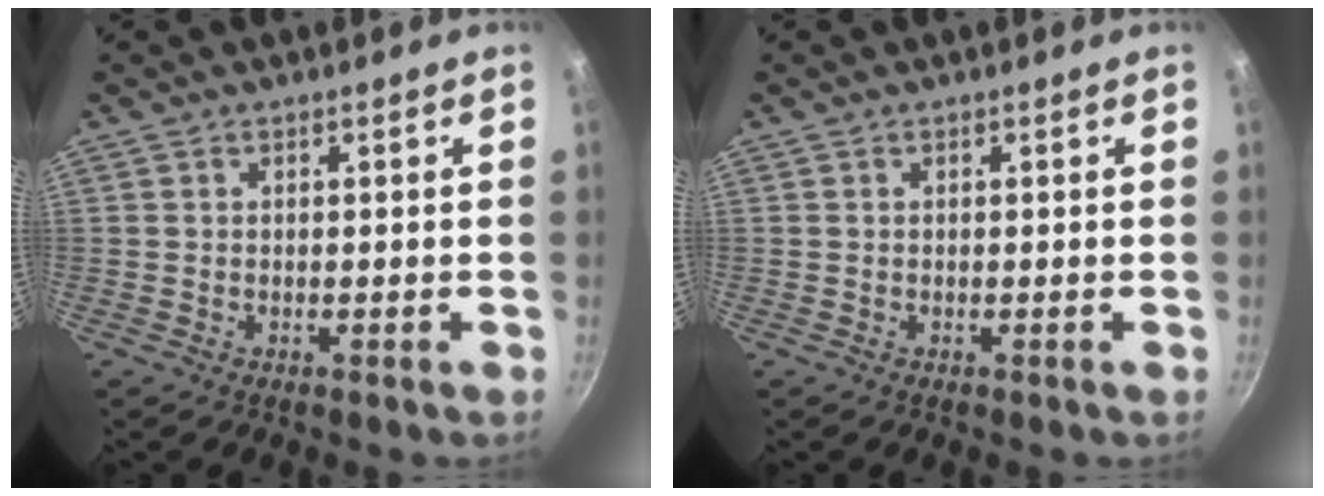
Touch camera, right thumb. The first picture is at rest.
{"total": 0.0}